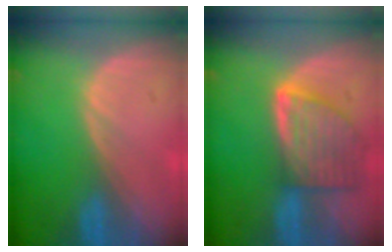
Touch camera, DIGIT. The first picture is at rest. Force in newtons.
{"total": 8.0, "press": 7.2, "slide": 3.5}